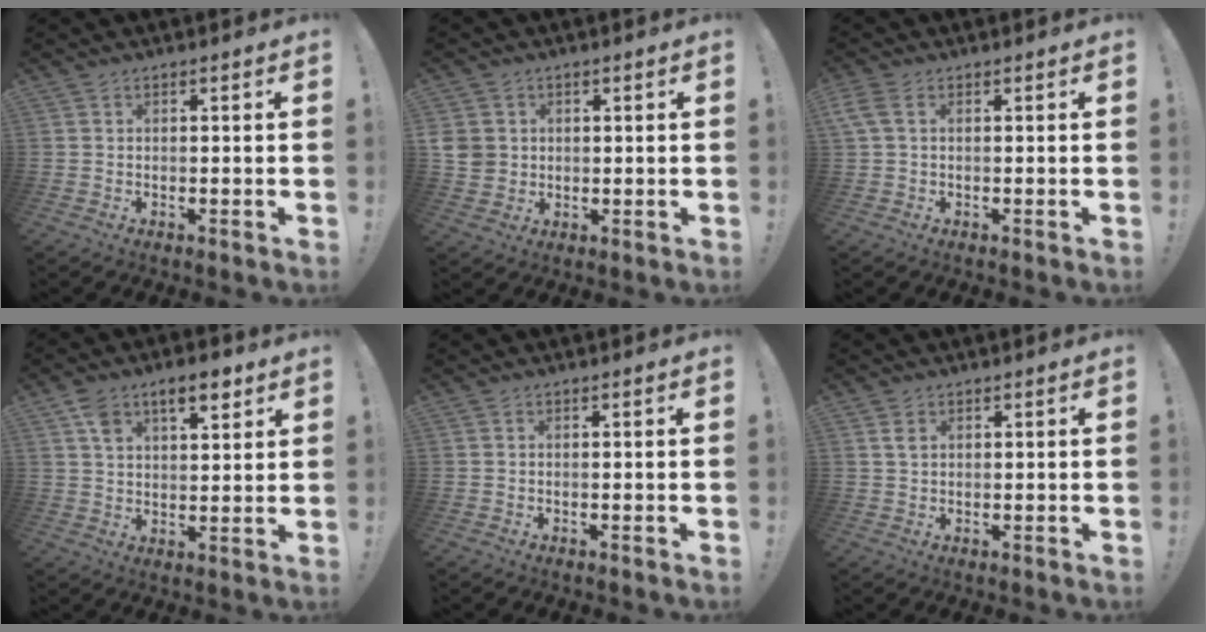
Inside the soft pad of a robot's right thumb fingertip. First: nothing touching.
{"total": 5.6, "force": [1.0, 5.1, 1.9], "torque": [-0.044, -0.003, 0.021]}
{"total": 3.5, "force": [1.0, 1.4, 3.0], "torque": [-0.059, 0.002, 0.023]}
{"total": 9.3, "force": [5.6, 4.8, 5.7], "torque": [-0.082, -0.014, 0.100]}
{"total": 0.0}
{"total": 1.9, "force": [1.0, 1.2, 1.1], "torque": [-0.009, -0.004, 0.015]}